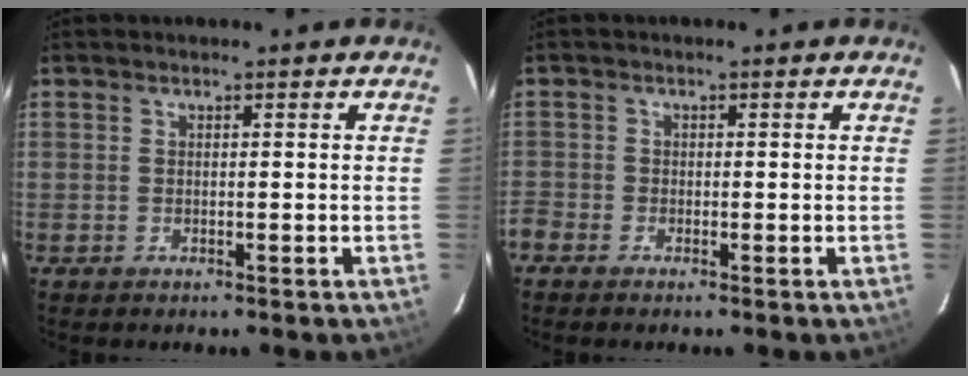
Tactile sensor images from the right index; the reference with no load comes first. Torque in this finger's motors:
{"motor_torque": [-0.71, -0.63, -1.04, -0.21]}